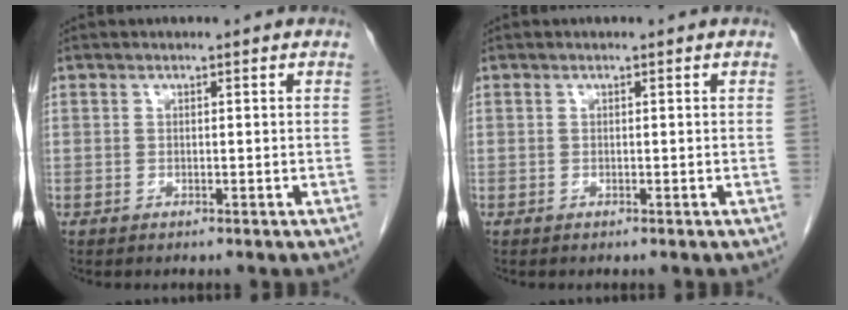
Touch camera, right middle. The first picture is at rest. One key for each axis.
{"total": 0.0}